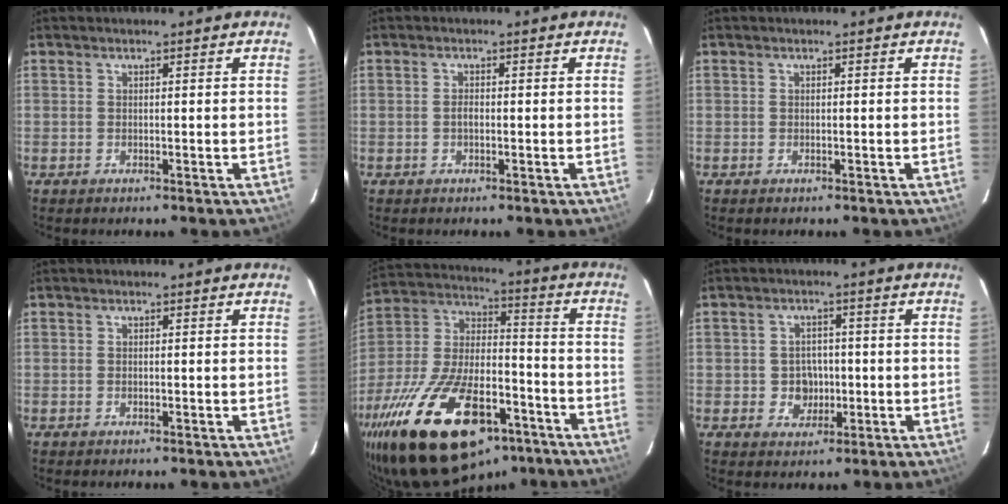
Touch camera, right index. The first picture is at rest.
{"total": 1.1, "force": [-0.3, 0.6, 0.9], "torque": [-0.017, 0.004, -0.006]}
{"total": 0.0}
{"total": 0.0}
{"total": 31.3, "force": [-18.5, 14.2, 20.8], "torque": [-0.404, -0.013, -0.290]}
{"total": 4.6, "force": [-0.8, 4.2, 1.5], "torque": [-0.035, 0.012, -0.001]}